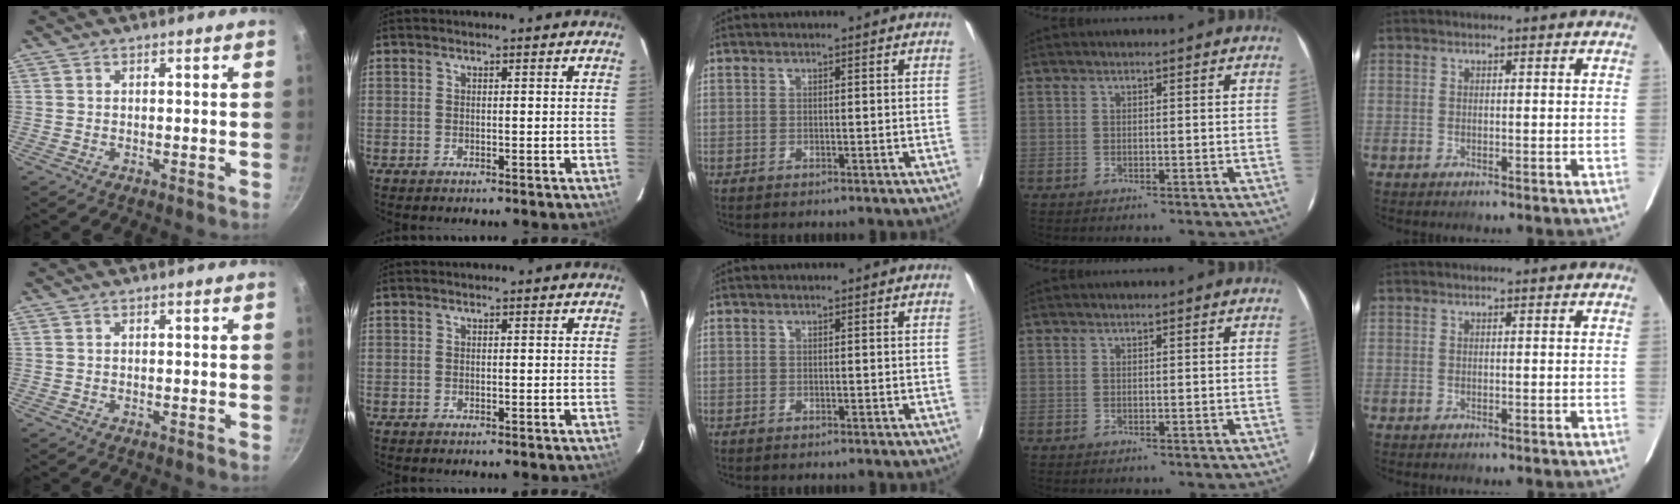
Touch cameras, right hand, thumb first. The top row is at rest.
{}